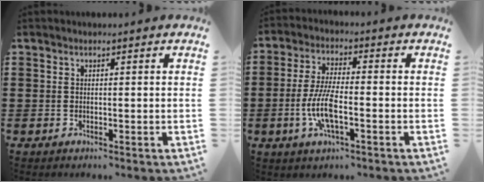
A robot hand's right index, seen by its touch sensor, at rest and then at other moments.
{"total": 7.8, "force": [-2.3, 2.3, 7.0], "torque": [-0.160, -0.013, -0.048]}